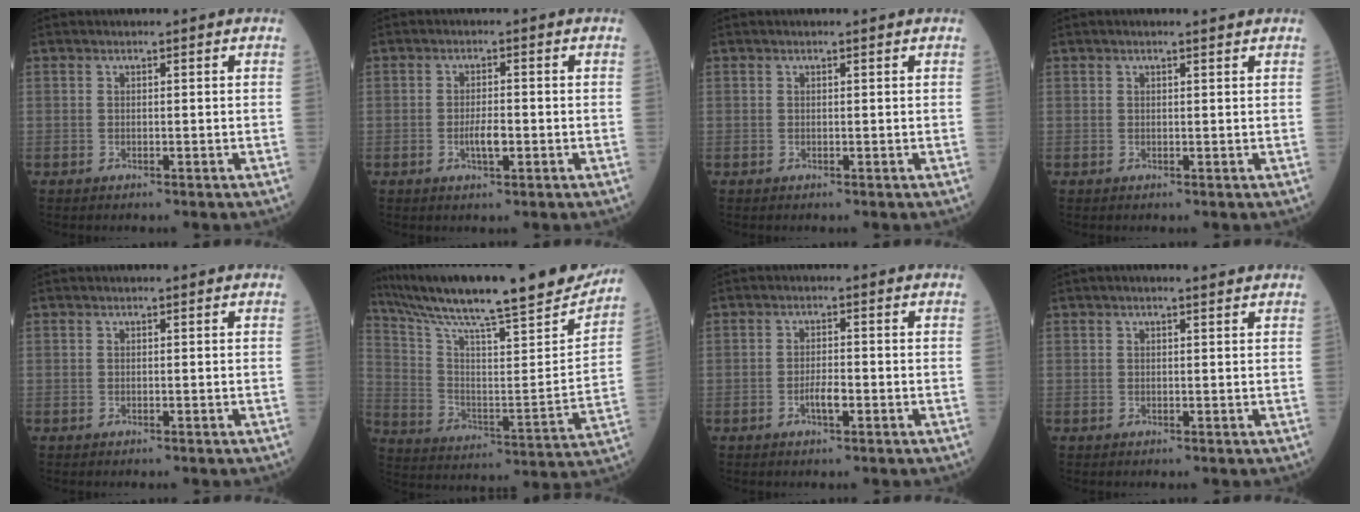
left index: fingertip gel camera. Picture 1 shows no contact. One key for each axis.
{"total": 2.8, "fx": -0.8, "fy": 0.7, "fz": 2.6, "tx": -0.052, "ty": 0.000, "tz": -0.013}
{"total": 0.8, "fx": 0.7, "fy": -0.1, "fz": 0.3, "tx": -0.009, "ty": 0.000, "tz": 0.011}
{"total": 2.0, "fx": 1.7, "fy": -0.1, "fz": 1.0, "tx": -0.016, "ty": 0.010, "tz": 0.022}
{"total": 0.0}
{"total": 27.1, "fx": 23.1, "fy": 2.1, "fz": 14.0, "tx": -0.239, "ty": -0.033, "tz": 0.338}
{"total": 2.4, "fx": -1.0, "fy": 0.5, "fz": 2.1, "tx": -0.038, "ty": 0.001, "tz": -0.018}
{"total": 2.3, "fx": 1.9, "fy": 0.1, "fz": 1.4, "tx": -0.021, "ty": 0.016, "tz": 0.026}